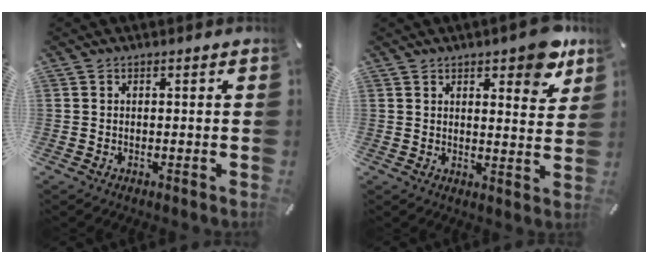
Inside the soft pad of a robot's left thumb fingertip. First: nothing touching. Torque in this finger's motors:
{"motor_torque": [0.60, -0.48, 0.24, 0.17, 0.03]}